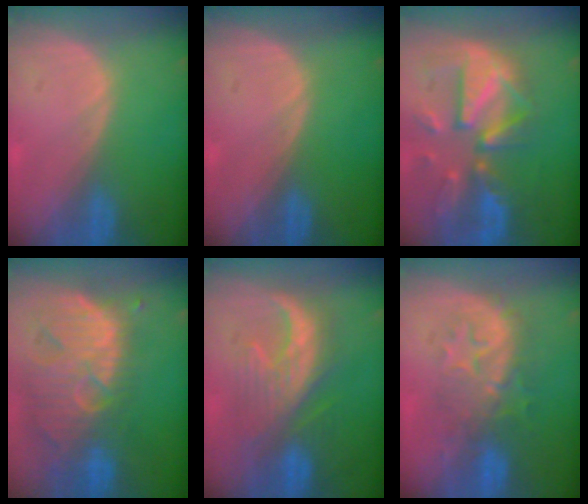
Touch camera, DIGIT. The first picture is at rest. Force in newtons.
{"total": 0.0}
{"total": 12.1, "press": 10.4, "slide": 6.2}
{"total": 13.4, "press": 11.5, "slide": 6.9}
{"total": 8.8, "press": 8.7, "slide": 0.5}
{"total": 8.3, "press": 8.2, "slide": 1.4}